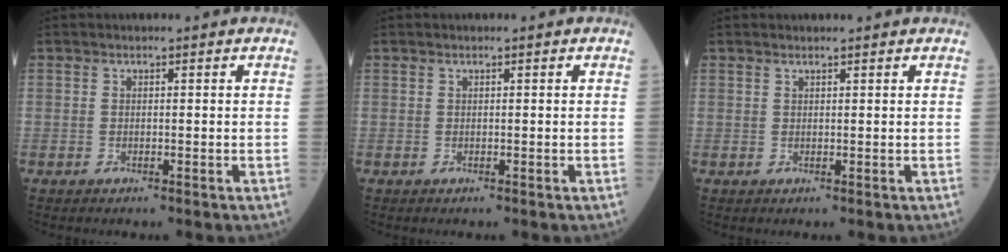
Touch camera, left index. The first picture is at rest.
{"total": 0.0}
{"total": 0.9, "force": [0.9, 0.2, 0.1], "torque": [-0.011, 0.009, 0.016]}